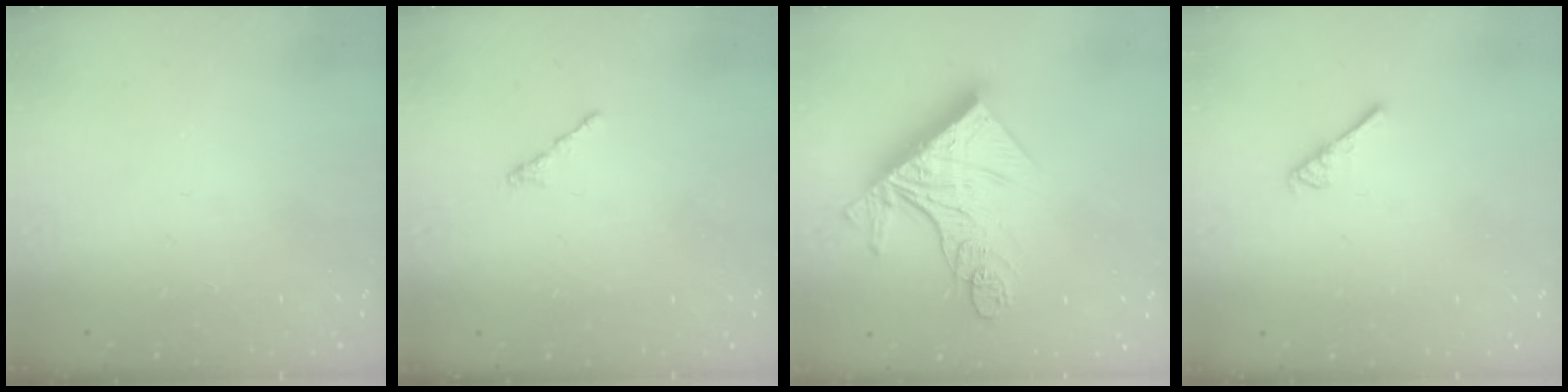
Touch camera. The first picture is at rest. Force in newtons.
{"total": 0.5, "press": 0.4, "slide": 0.3}
{"total": 19.7, "press": 19.6, "slide": 2.0}
{"total": 2.7, "press": 2.6, "slide": 0.4}